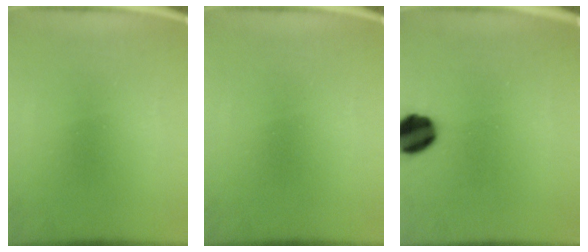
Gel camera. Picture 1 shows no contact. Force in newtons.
{"total": 0.0}
{"total": 10.0}